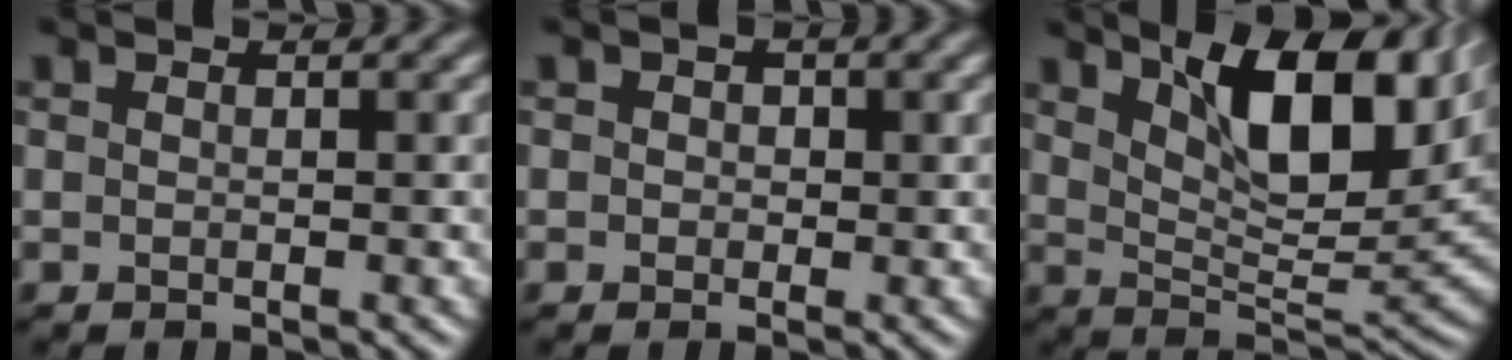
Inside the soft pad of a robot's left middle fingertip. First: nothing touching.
{"total": 1.1, "force": [0.3, 1.1, 0.2], "torque": [0.012, 0.004, -0.006]}
{"total": 10.9, "force": [5.4, 3.7, 8.6], "torque": [-0.132, 0.009, 0.091]}